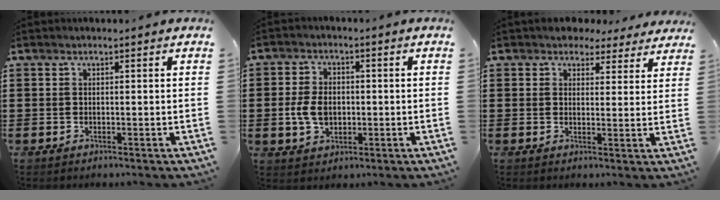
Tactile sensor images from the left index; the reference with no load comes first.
{"total": 5.7, "force": [-0.5, 3.9, 4.1], "torque": [-0.102, 0.002, -0.015]}
{"total": 3.8, "force": [3.4, 1.6, 0.7], "torque": [-0.020, -0.004, 0.062]}